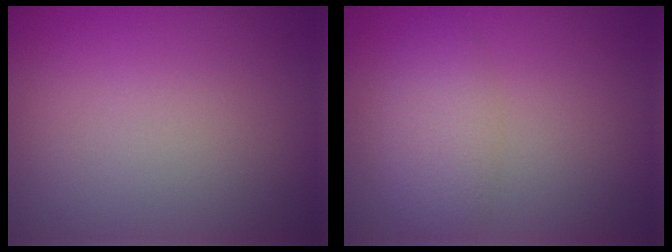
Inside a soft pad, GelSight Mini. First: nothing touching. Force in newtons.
{"total": 2.8, "press": 2.8, "slide": 0.2}